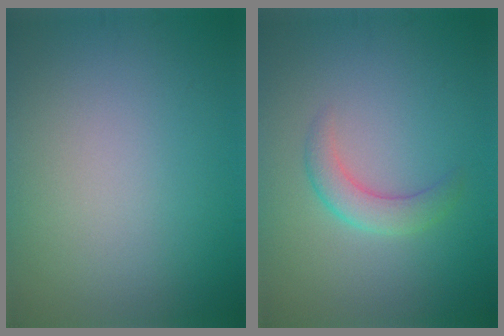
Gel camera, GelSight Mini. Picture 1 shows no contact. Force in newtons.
{"total": 2.5, "press": 2.5, "slide": 0.1}